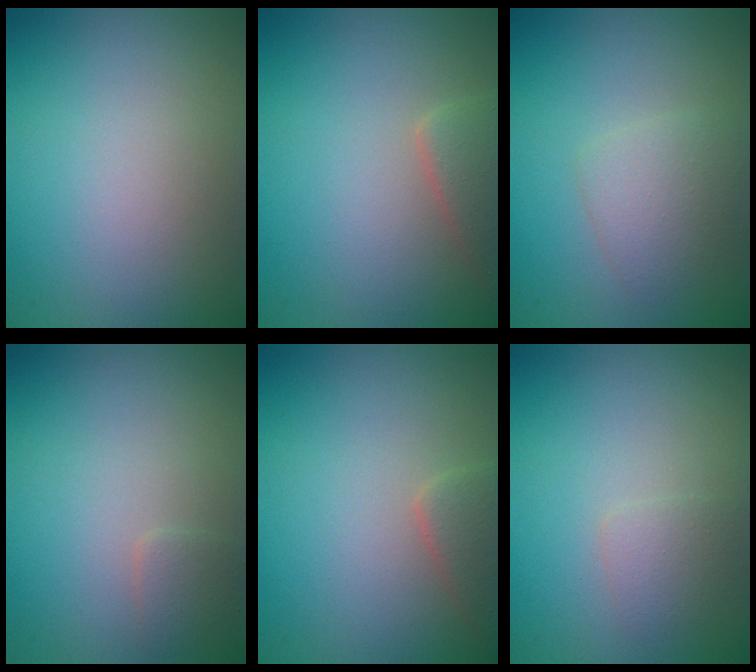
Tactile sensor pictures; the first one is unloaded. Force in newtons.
{"total": 2.6, "press": 2.6, "slide": 0.3}
{"total": 2.1, "press": 2.1, "slide": 0.1}
{"total": 1.0, "press": 1.0, "slide": 0.0}
{"total": 2.2, "press": 2.2, "slide": 0.2}
{"total": 1.3, "press": 1.3, "slide": 0.0}